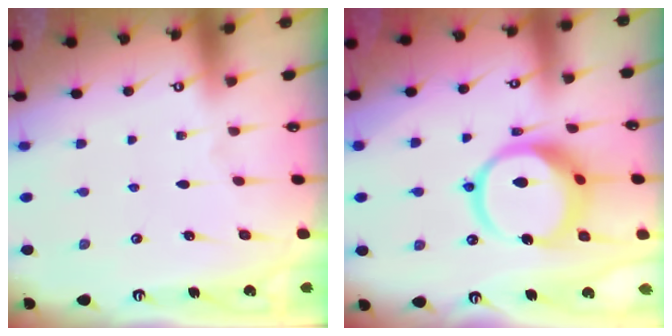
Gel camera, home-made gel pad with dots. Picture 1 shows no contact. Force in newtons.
{"total": 14.5, "press": 14.4, "slide": 1.8}